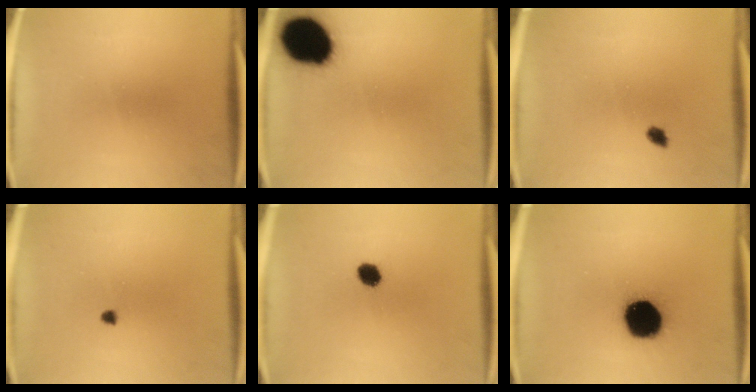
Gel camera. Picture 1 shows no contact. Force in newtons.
{"total": 19.5}
{"total": 1.5}
{"total": 1.0}
{"total": 4.2}
{"total": 19.2}